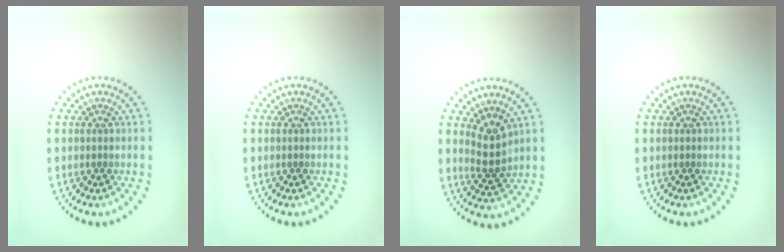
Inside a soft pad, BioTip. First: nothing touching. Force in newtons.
{"total": 0.0}
{"total": 2.5, "press": 2.0, "slide": 1.5}
{"total": 0.0}